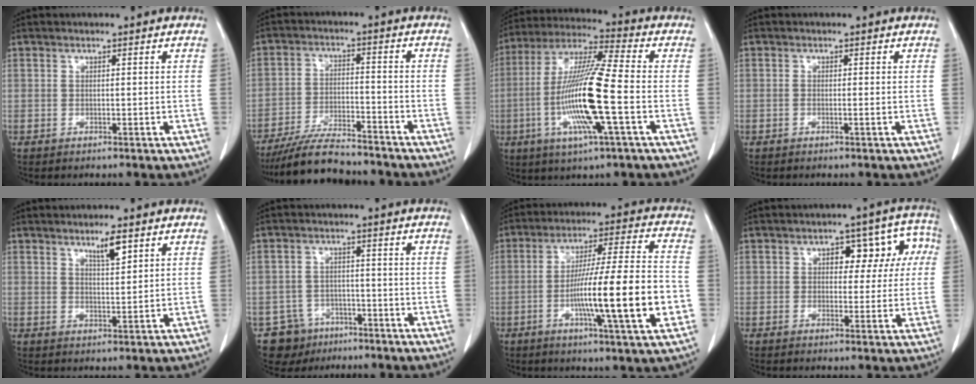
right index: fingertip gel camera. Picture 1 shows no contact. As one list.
[{"total": 11.5, "force": [-10.4, 2.1, 4.5], "torque": [-0.076, -0.009, -0.174]}, {"total": 15.9, "force": [-3.4, 0.4, 15.5], "torque": [-0.315, -0.007, -0.071]}, {"total": 0.5, "force": [-0.1, 0.0, 0.5], "torque": [-0.009, 0.002, 0.000]}, {"total": 3.7, "force": [2.4, 0.5, 2.8], "torque": [-0.048, -0.003, 0.042]}, {"total": 6.4, "force": [-4.1, 5.0, 0.1], "torque": [0.004, 0.010, -0.061]}, {"total": 17.5, "force": [-4.2, 0.2, 17.0], "torque": [-0.277, -0.001, -0.068]}, {"total": 8.4, "force": [1.6, 4.7, 6.7], "torque": [-0.063, 0.042, 0.020]}]